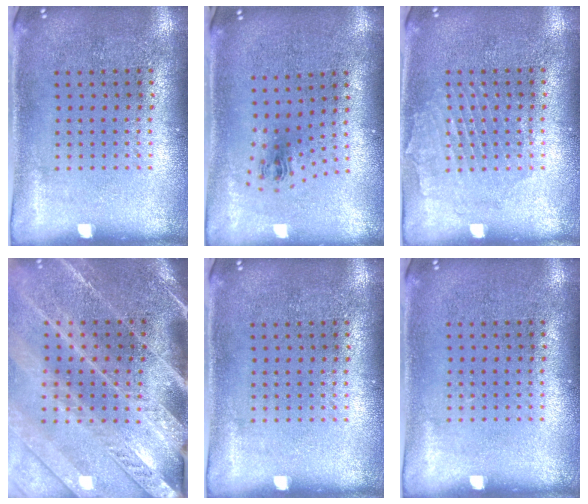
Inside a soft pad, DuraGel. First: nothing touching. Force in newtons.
{"total": 1.0, "press": 0.4, "slide": 0.9}
{"total": 1.4, "press": 1.4, "slide": 0.0}
{"total": 3.7, "press": 3.2, "slide": 1.9}
{"total": 0.0}
{"total": 0.0}